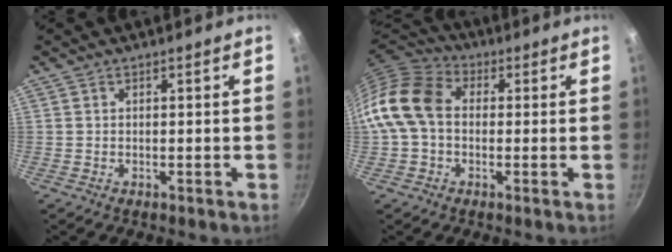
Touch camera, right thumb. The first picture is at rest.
{"total": 12.8, "force": [0.1, 9.6, 8.6], "torque": [-0.145, 0.029, -0.019]}